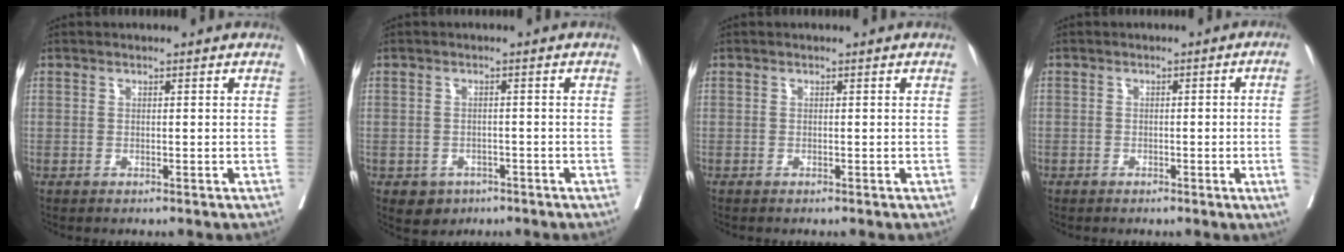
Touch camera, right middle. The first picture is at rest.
{"total": 3.1, "force": [-1.8, 2.5, 0.7], "torque": [-0.009, 0.004, -0.018]}
{"total": 0.0}
{"total": 3.9, "force": [-0.8, -0.8, 3.7], "torque": [-0.045, -0.002, -0.010]}